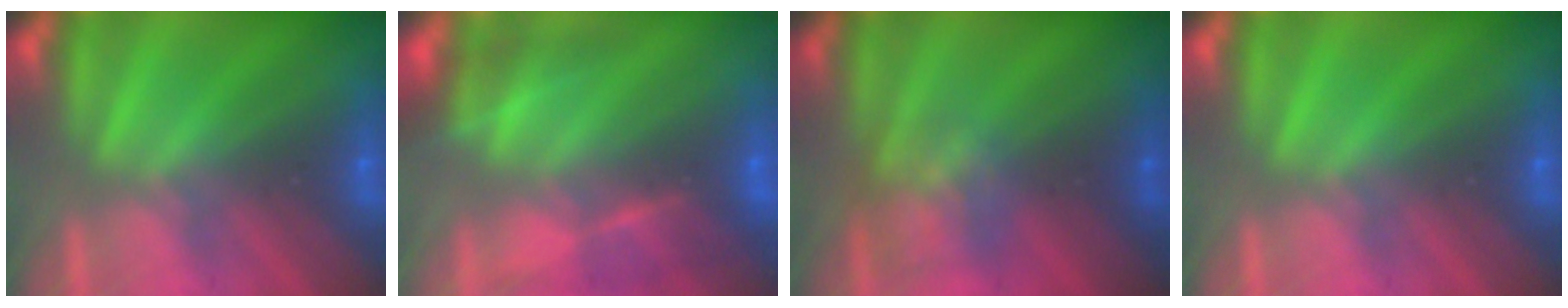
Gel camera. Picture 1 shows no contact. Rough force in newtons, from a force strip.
{"total": 11.4}
{"total": 2.8}
{"total": 0.0}